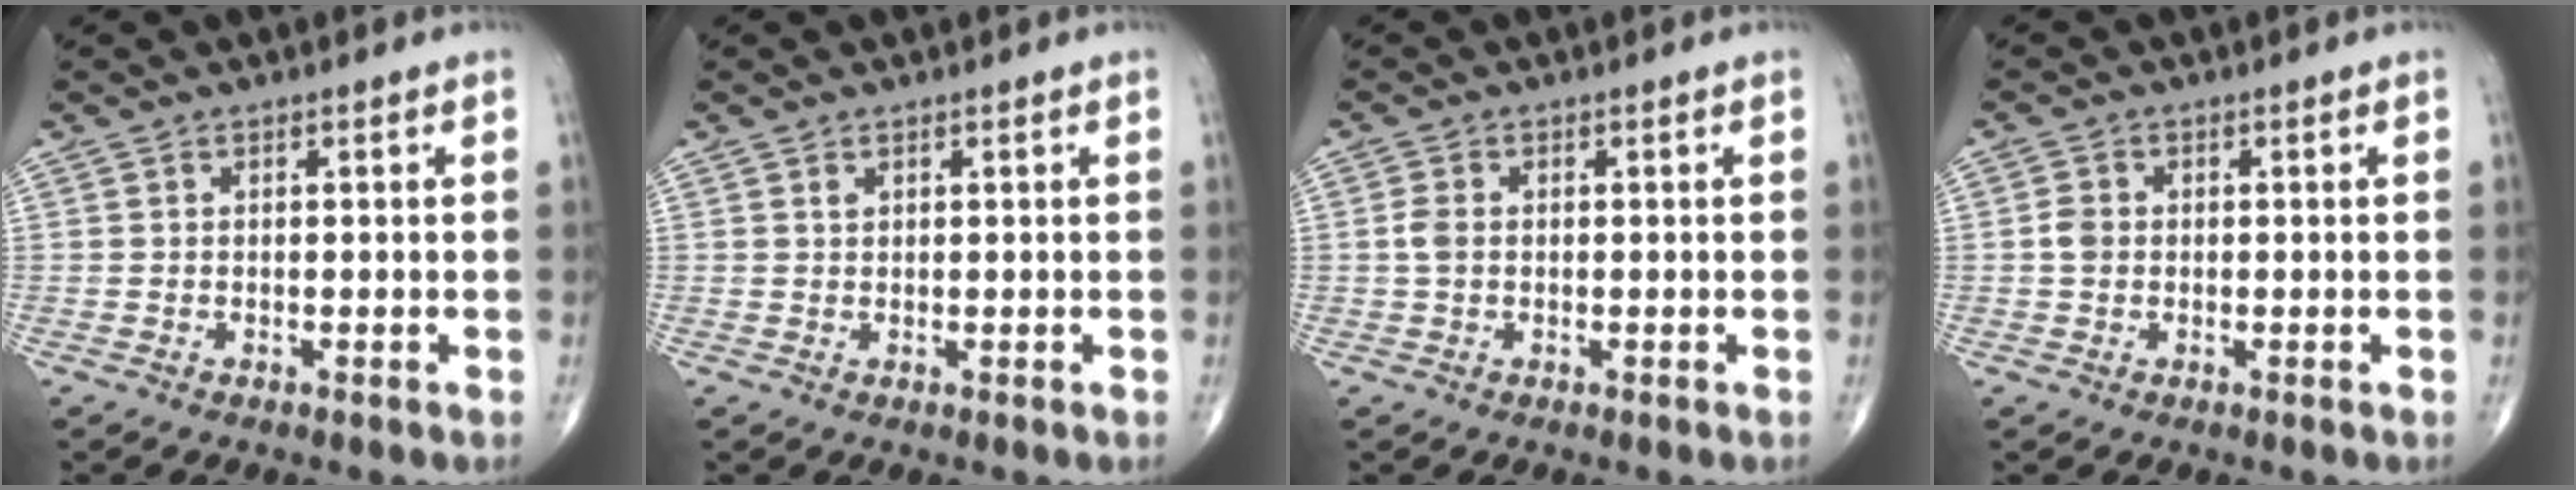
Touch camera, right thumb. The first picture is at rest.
{"total": 0.7, "force": [0.4, 0.4, 0.4], "torque": [-0.005, 0.000, 0.009]}
{"total": 2.1, "force": [0.0, 1.5, 1.5], "torque": [-0.035, 0.002, -0.003]}
{"total": 2.2, "force": [-0.1, 1.9, 1.2], "torque": [-0.019, 0.004, -0.004]}